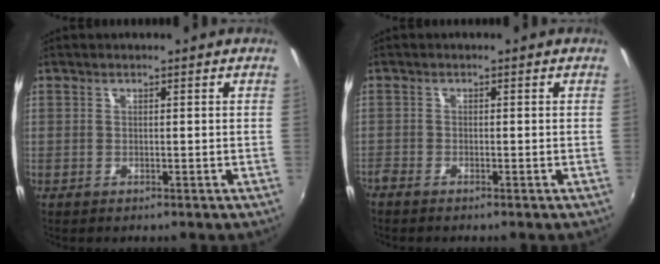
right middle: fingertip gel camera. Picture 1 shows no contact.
{"total": 1.3, "force": [-1.2, 0.2, 0.4], "torque": [-0.012, -0.006, -0.027]}